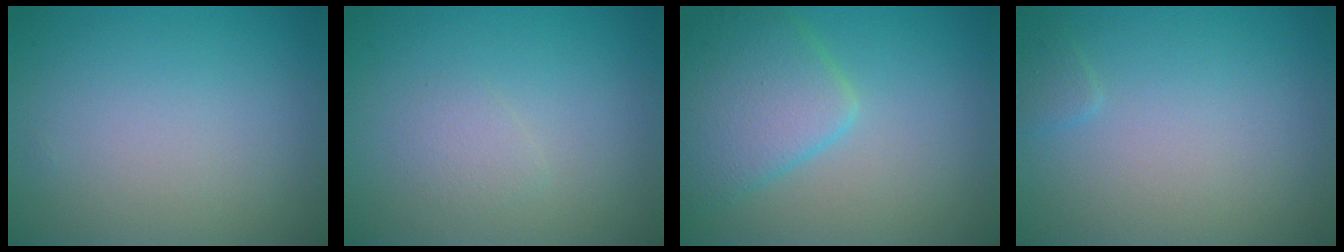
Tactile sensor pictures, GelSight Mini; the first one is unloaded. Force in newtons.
{"total": 1.1, "press": 1.1, "slide": 0.0}
{"total": 5.8, "press": 5.8, "slide": 0.2}
{"total": 0.8, "press": 0.7, "slide": 0.2}